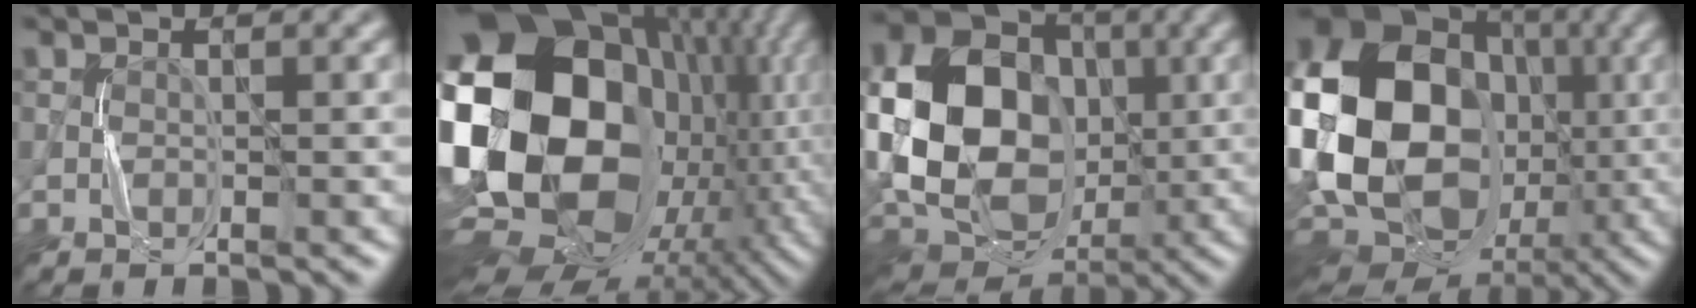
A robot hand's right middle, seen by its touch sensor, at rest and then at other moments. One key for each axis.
{"total": 23.0, "fx": -0.6, "fy": 15.6, "fz": 16.9, "tx": -0.354, "ty": -0.023, "tz": -0.005}
{"total": 18.9, "fx": 0.5, "fy": 14.7, "fz": 11.8, "tx": -0.230, "ty": 0.018, "tz": -0.001}
{"total": 24.5, "fx": -1.3, "fy": 19.7, "fz": 14.5, "tx": -0.295, "ty": 0.010, "tz": -0.081}